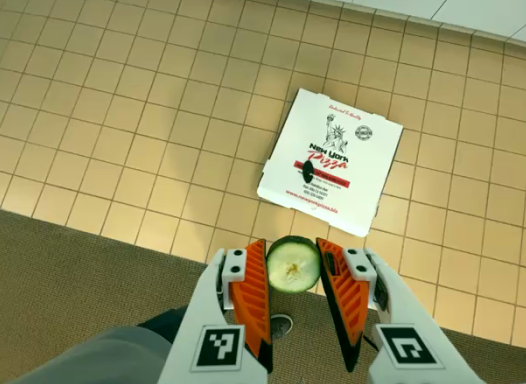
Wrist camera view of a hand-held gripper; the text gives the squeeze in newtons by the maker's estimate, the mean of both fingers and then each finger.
{"total": 8.2, "left": 8.3, "right": 8.1}